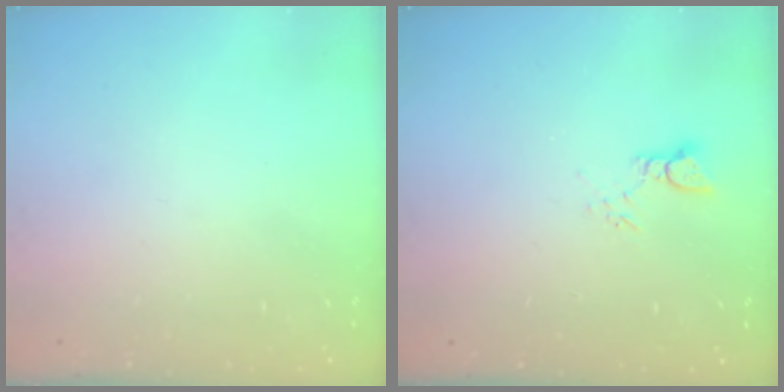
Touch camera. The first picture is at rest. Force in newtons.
{"total": 2.3, "press": 2.3, "slide": 0.1}